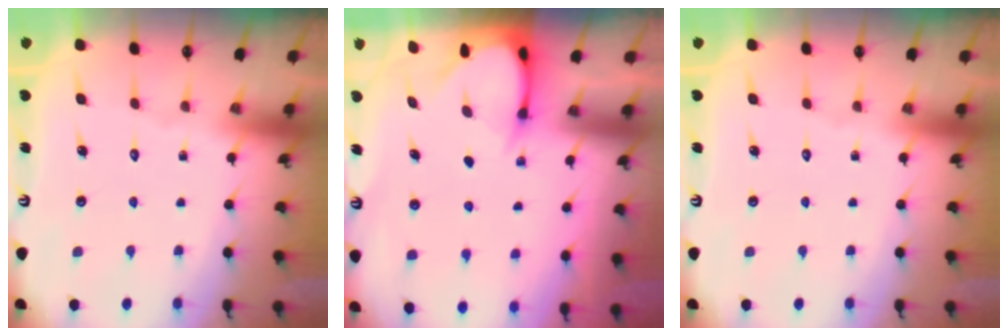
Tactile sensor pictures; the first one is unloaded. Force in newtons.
{"total": 3.7, "press": 3.6, "slide": 0.3}
{"total": 0.0}